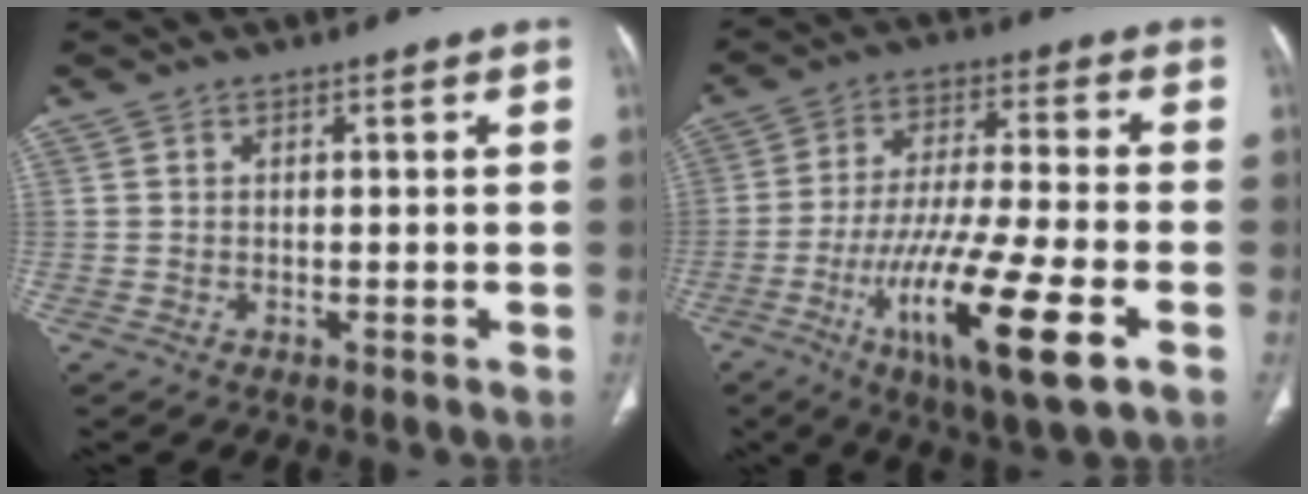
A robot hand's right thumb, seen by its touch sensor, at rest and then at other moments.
{"total": 17.9, "force": [-7.1, 3.3, 16.1], "torque": [-0.308, 0.003, -0.117]}